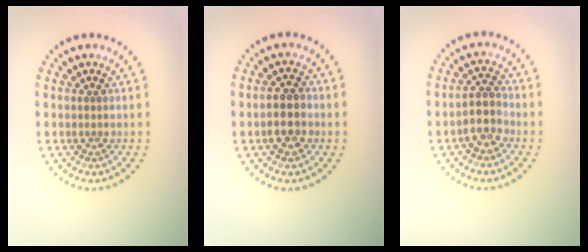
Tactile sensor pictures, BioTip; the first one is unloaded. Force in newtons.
{"total": 2.8, "press": 2.7, "slide": 0.7}
{"total": 2.4, "press": 2.1, "slide": 1.2}